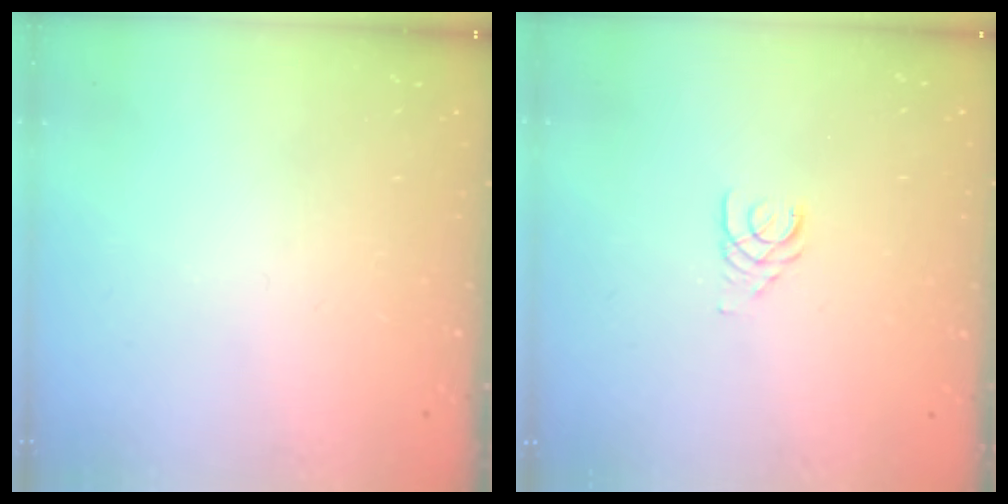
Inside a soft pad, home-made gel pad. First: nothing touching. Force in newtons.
{"total": 2.5, "press": 2.5, "slide": 0.3}